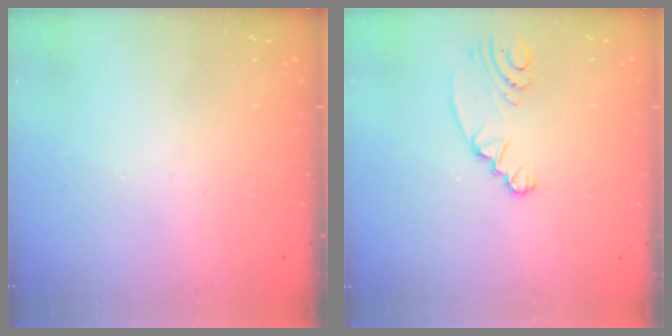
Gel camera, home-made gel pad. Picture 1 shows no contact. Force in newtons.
{"total": 2.9, "press": 2.7, "slide": 1.2}